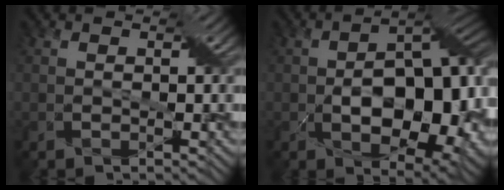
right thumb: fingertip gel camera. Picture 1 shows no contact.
{"total": 14.3, "force": [-2.1, 8.0, 11.6], "torque": [-0.171, -0.016, -0.021]}